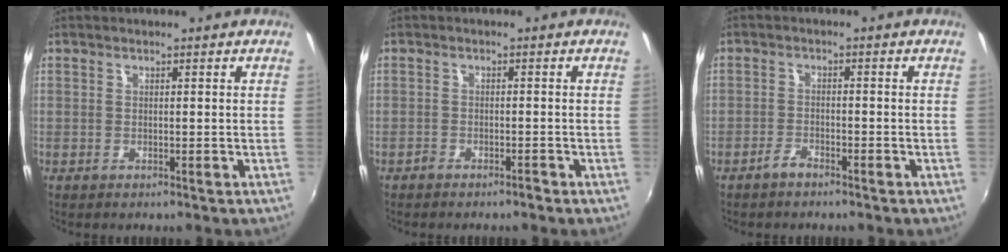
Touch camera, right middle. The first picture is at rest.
{"total": 1.6, "force": [-1.5, 0.4, 0.4], "torque": [-0.019, 0.001, -0.030]}
{"total": 2.3, "force": [-2.0, 0.7, 0.9], "torque": [-0.027, 0.001, -0.039]}